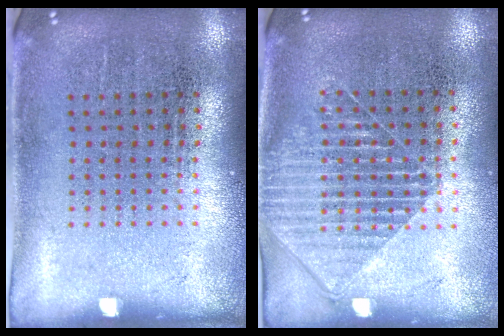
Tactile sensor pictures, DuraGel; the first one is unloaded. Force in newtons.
{"total": 1.4, "press": 1.2, "slide": 0.8}